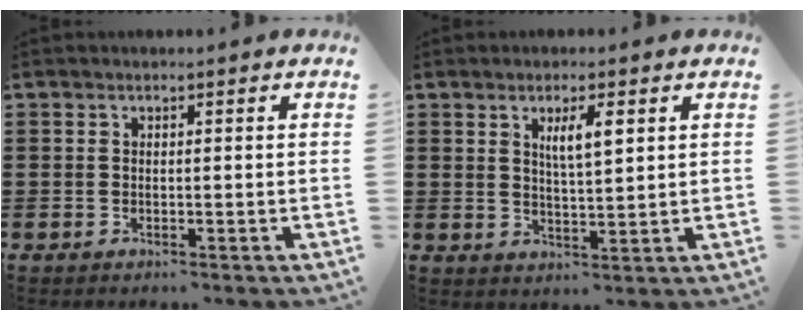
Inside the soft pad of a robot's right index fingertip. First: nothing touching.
{"total": 4.0, "force": [1.6, 0.8, 3.5], "torque": [-0.065, 0.003, 0.023]}